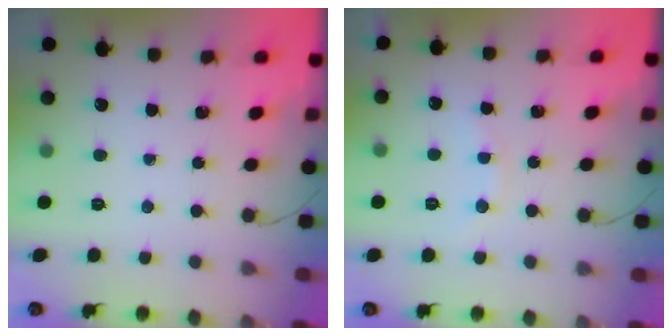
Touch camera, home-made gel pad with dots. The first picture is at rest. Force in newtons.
{"total": 6.0, "press": 5.8, "slide": 1.2}